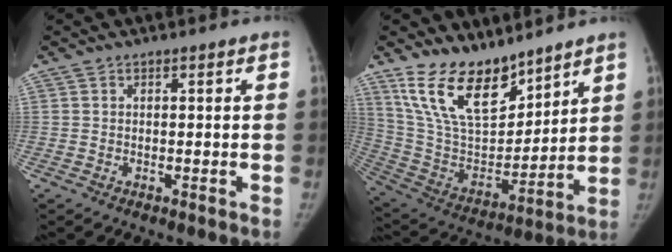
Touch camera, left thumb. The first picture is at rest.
{"total": 18.2, "force": [13.2, 8.1, 9.4], "torque": [-0.129, -0.073, 0.261]}